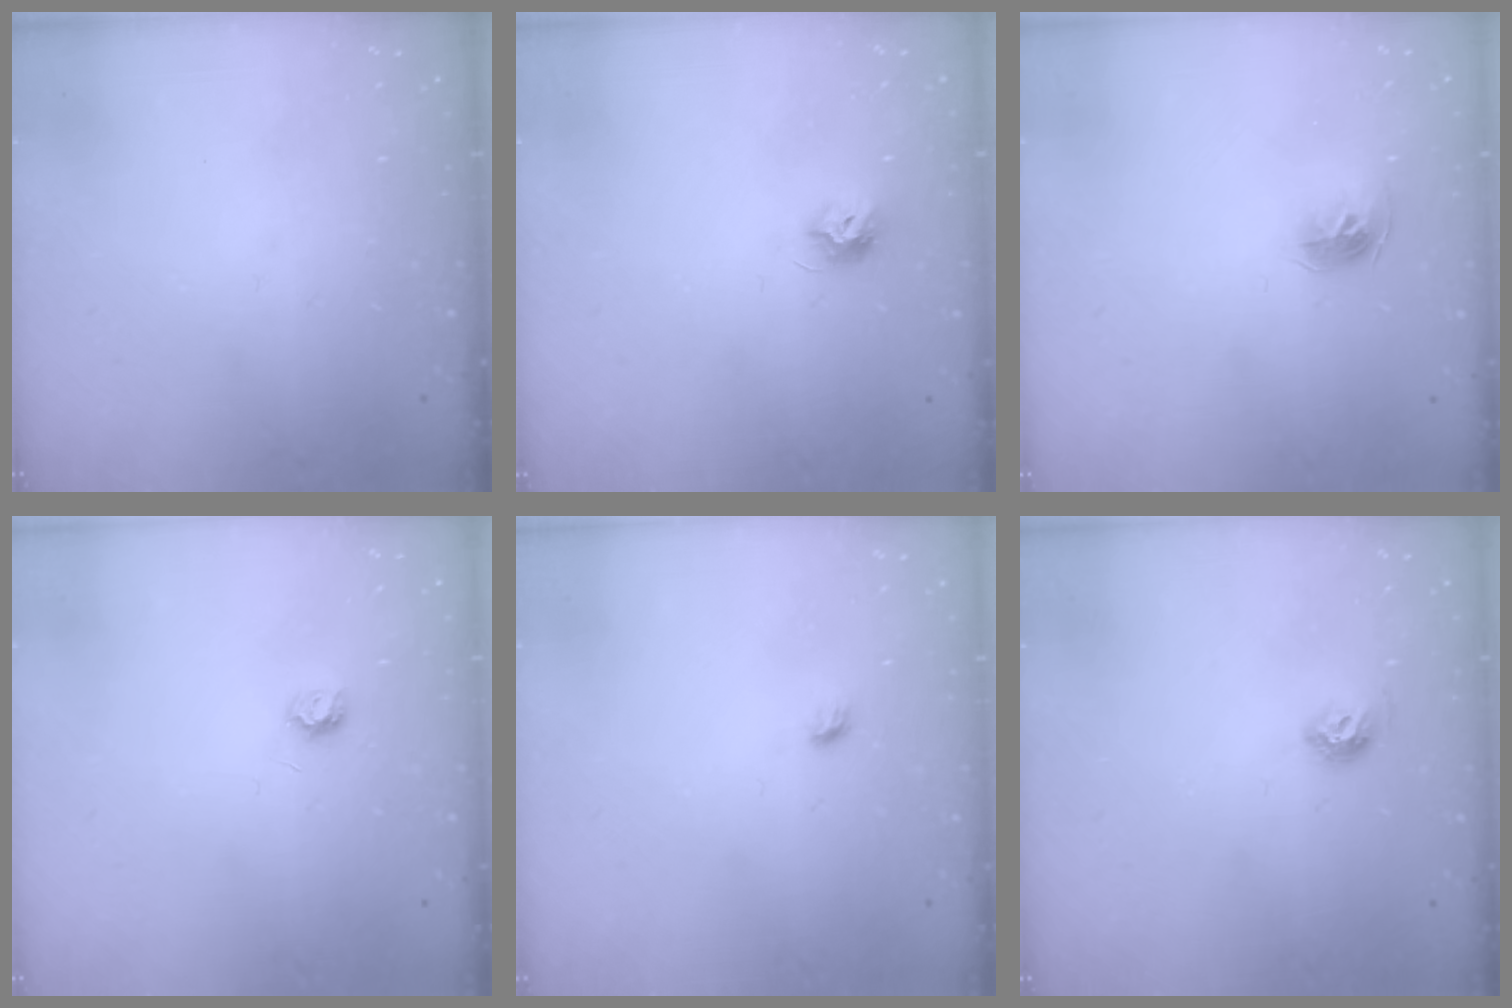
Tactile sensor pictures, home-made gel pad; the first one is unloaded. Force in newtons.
{"total": 7.1, "press": 7.1, "slide": 0.5}
{"total": 8.0, "press": 8.0, "slide": 0.7}
{"total": 5.3, "press": 5.2, "slide": 0.4}
{"total": 3.7, "press": 3.6, "slide": 1.0}
{"total": 6.6, "press": 6.6, "slide": 0.9}